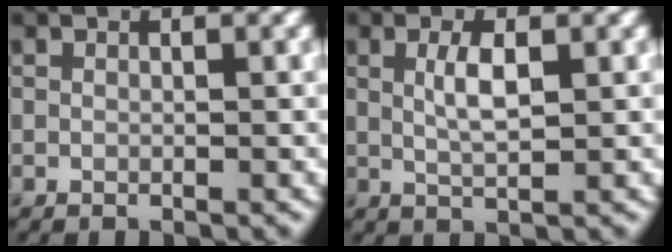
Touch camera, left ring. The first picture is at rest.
{"total": 2.5, "force": [0.5, 0.7, 2.4], "torque": [-0.049, 0.002, 0.011]}